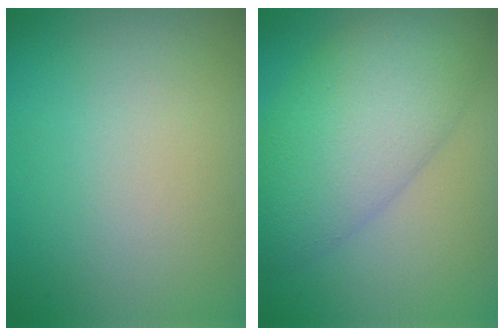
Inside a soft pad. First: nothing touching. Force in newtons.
{"total": 8.8, "press": 8.8, "slide": 0.2}